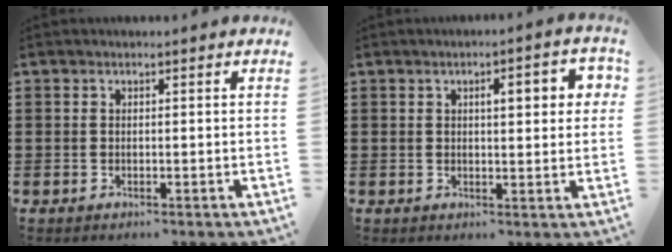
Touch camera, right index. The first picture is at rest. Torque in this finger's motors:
{"motor_torque": [0.16, -0.07, 0.28, 0.05]}